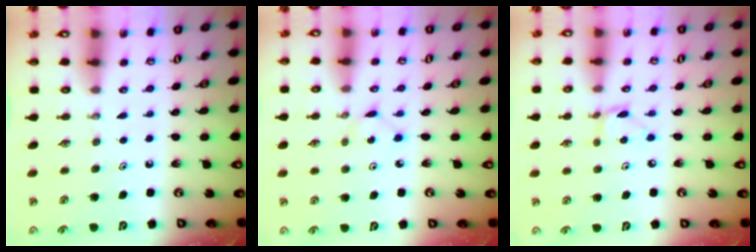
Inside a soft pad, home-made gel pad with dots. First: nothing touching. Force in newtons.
{"total": 2.6, "press": 2.6, "slide": 0.3}
{"total": 3.8, "press": 3.8, "slide": 0.4}